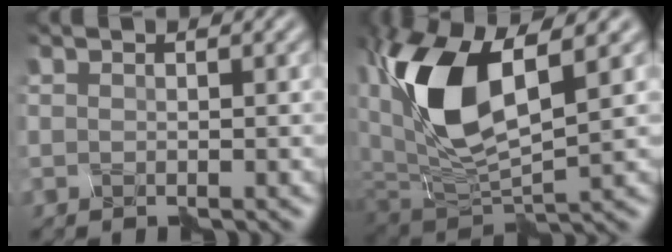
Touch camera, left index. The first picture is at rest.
{"total": 10.4, "force": [2.2, 4.7, 9.0], "torque": [-0.191, 0.001, 0.042]}